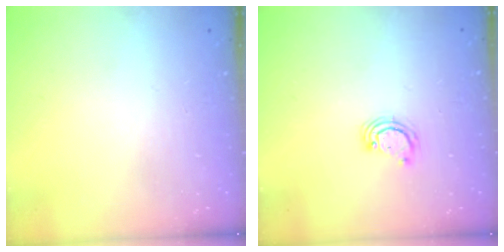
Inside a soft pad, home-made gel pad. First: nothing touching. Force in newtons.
{"total": 2.6, "press": 2.6, "slide": 0.3}